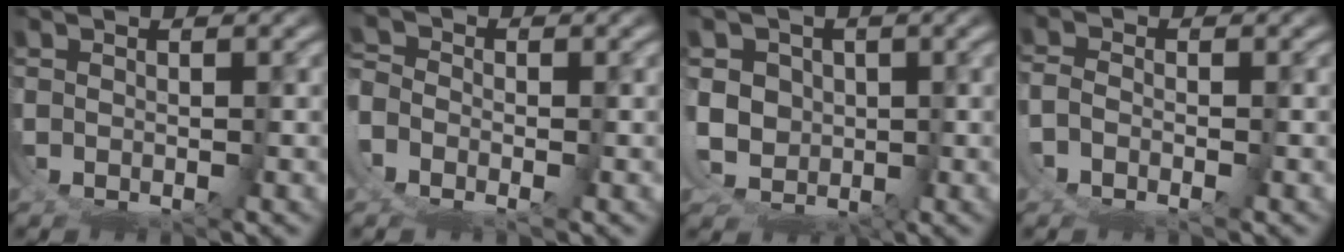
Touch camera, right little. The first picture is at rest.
{"total": 2.0, "force": [-1.0, 1.5, 0.9], "torque": [-0.017, 0.001, -0.025]}
{"total": 10.2, "force": [-1.4, 9.3, 4.1], "torque": [-0.107, -0.045, -0.022]}
{"total": 1.2, "force": [-1.0, 0.4, 0.4], "torque": [-0.008, 0.000, -0.022]}